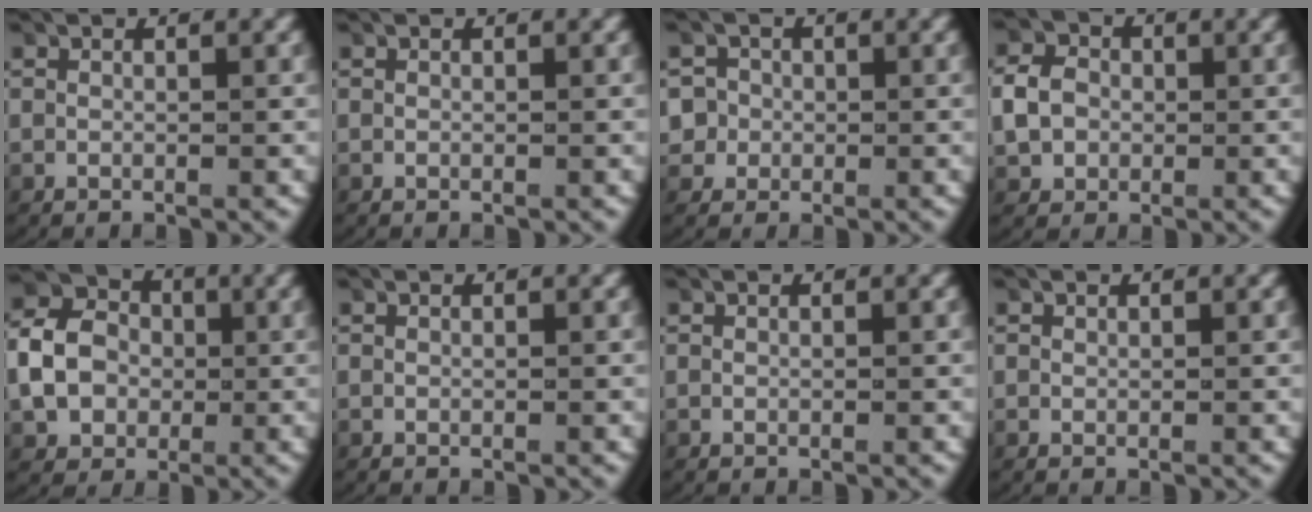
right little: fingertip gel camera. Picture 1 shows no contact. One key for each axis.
{"total": 0.0}
{"total": 5.0, "fx": -0.1, "fy": 4.7, "fz": 1.5, "tx": -0.046, "ty": -0.011, "tz": -0.005}
{"total": 3.6, "fx": 0.0, "fy": 3.1, "fz": 1.7, "tx": -0.042, "ty": 0.003, "tz": -0.001}
{"total": 6.6, "fx": 0.0, "fy": 5.5, "fz": 3.6, "tx": -0.073, "ty": -0.002, "tz": -0.002}
{"total": 0.0}
{"total": 0.0}
{"total": 0.0}